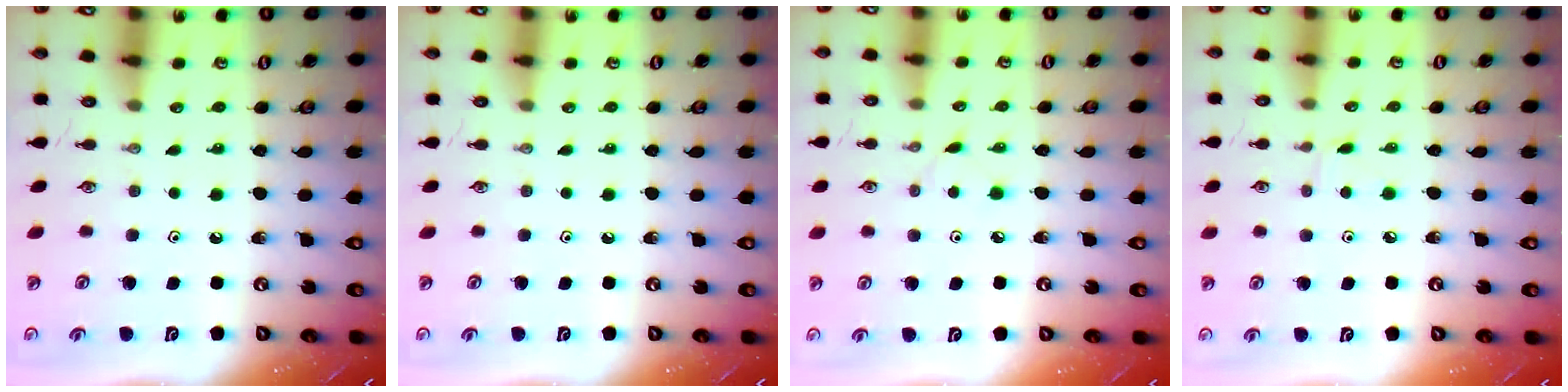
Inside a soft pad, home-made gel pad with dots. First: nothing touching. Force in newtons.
{"total": 0.0}
{"total": 3.6, "press": 3.6, "slide": 0.5}
{"total": 4.0, "press": 4.0, "slide": 0.4}